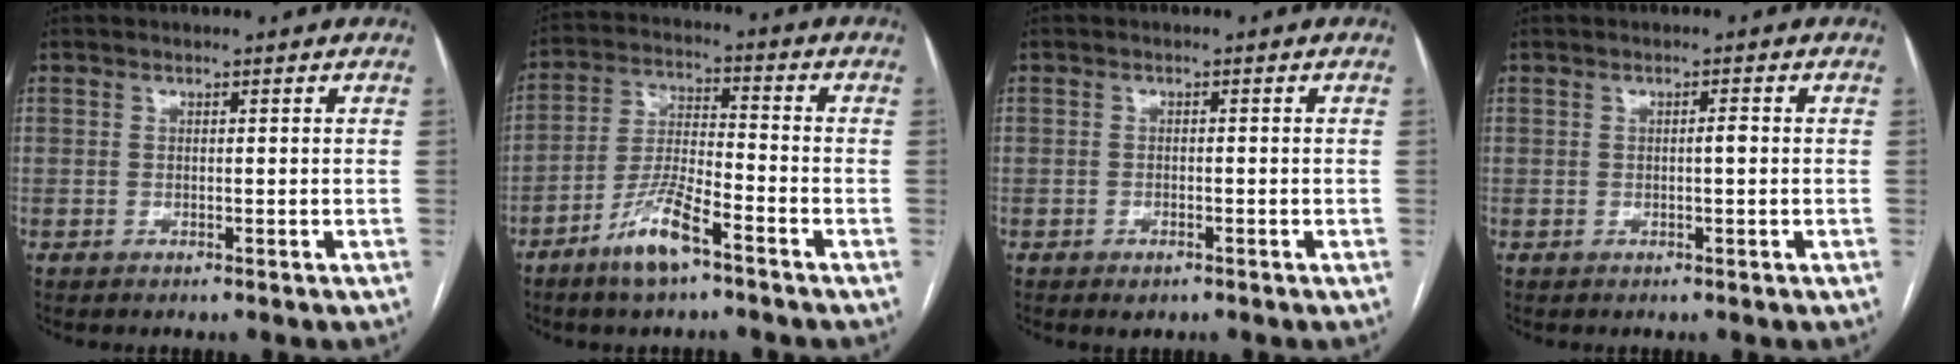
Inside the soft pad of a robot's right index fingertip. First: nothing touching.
{"total": 9.0, "force": [-5.8, 1.6, 6.7], "torque": [-0.141, -0.009, -0.113]}
{"total": 1.6, "force": [-1.0, 0.8, 1.0], "torque": [-0.014, 0.000, -0.011]}
{"total": 1.1, "force": [-0.1, 0.1, 1.1], "torque": [-0.016, 0.002, -0.002]}